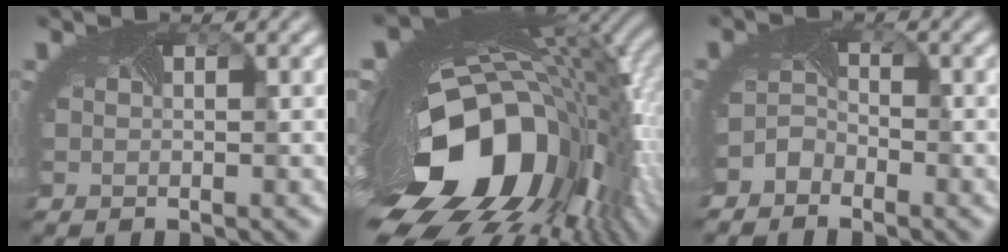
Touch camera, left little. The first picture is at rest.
{"total": 19.8, "force": [-4.4, 10.2, 16.4], "torque": [-0.283, -0.075, -0.048]}
{"total": 2.1, "force": [-1.9, 0.9, 0.0], "torque": [-0.004, 0.000, -0.041]}